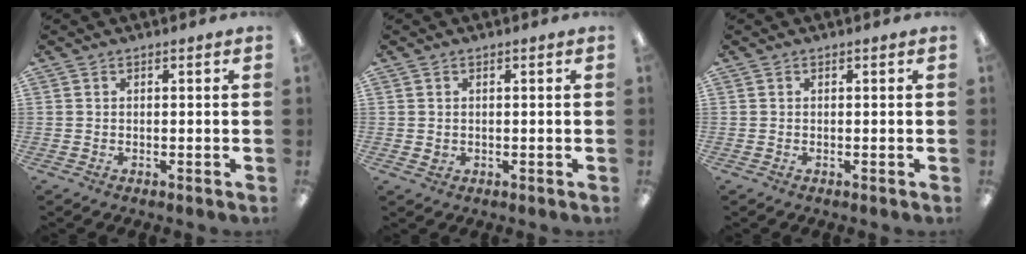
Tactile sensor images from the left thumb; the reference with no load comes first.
{"total": 1.0, "force": [0.3, 0.9, 0.3], "torque": [0.002, 0.001, 0.003]}
{"total": 0.0}